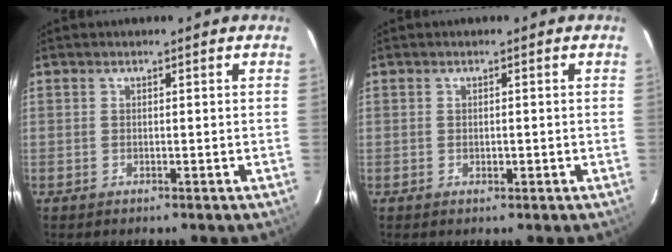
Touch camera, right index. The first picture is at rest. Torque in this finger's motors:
{"motor_torque": [0.05, 0.03, 0.00, 0.00]}